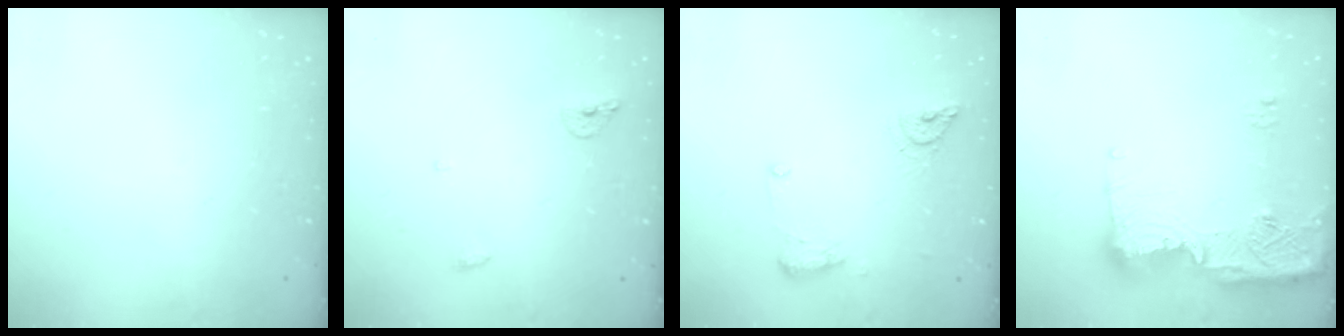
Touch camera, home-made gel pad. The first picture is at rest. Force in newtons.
{"total": 5.6, "press": 5.5, "slide": 1.0}
{"total": 9.6, "press": 9.5, "slide": 1.4}
{"total": 15.8, "press": 15.7, "slide": 1.4}